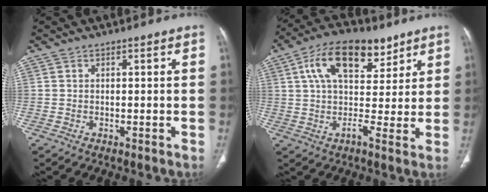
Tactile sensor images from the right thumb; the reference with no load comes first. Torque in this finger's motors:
{"motor_torque": [-0.89, 1.07, 1.36, 0.23, 0.39]}